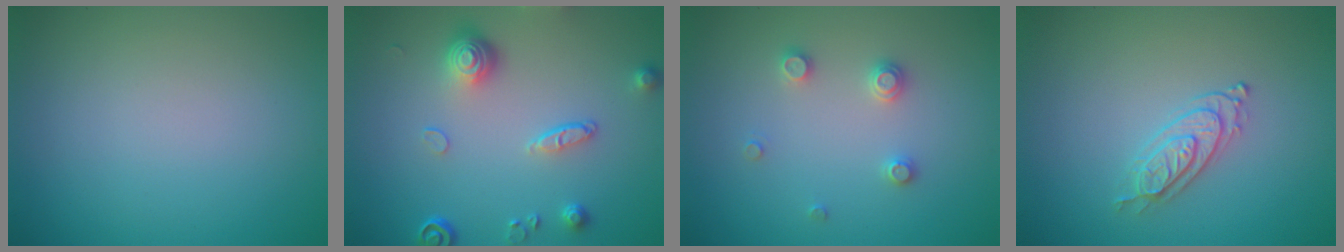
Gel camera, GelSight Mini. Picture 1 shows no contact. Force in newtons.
{"total": 4.2, "press": 3.2, "slide": 2.7}
{"total": 1.8, "press": 1.7, "slide": 0.3}
{"total": 2.2, "press": 2.0, "slide": 0.7}